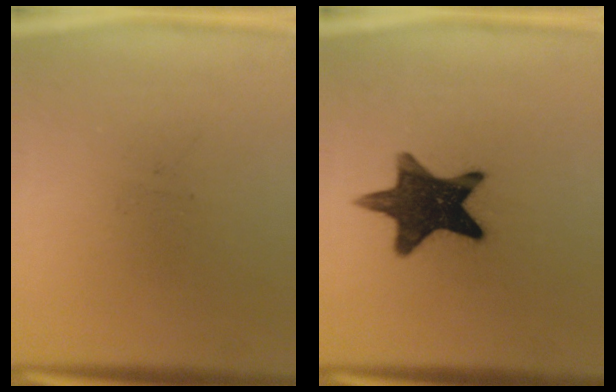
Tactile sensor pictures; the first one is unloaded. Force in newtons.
{"total": 15.2}